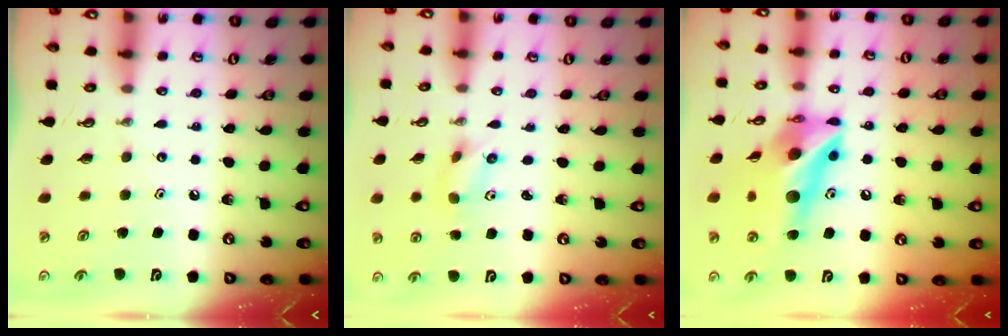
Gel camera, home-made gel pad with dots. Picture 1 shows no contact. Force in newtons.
{"total": 2.3, "press": 2.2, "slide": 0.8}
{"total": 15.3, "press": 15.2, "slide": 1.6}